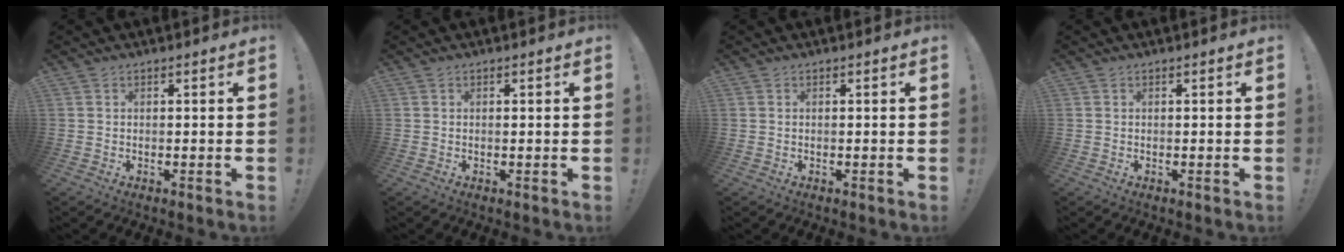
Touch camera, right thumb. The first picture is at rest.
{"total": 0.0}
{"total": 0.0}
{"total": 0.0}